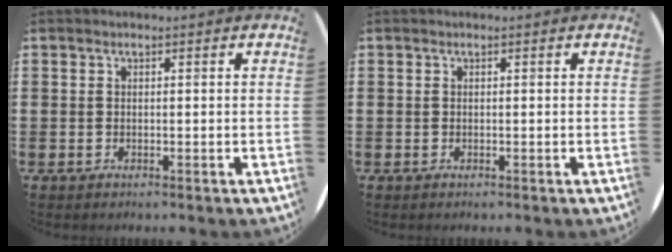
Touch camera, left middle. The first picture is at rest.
{"total": 0.0}